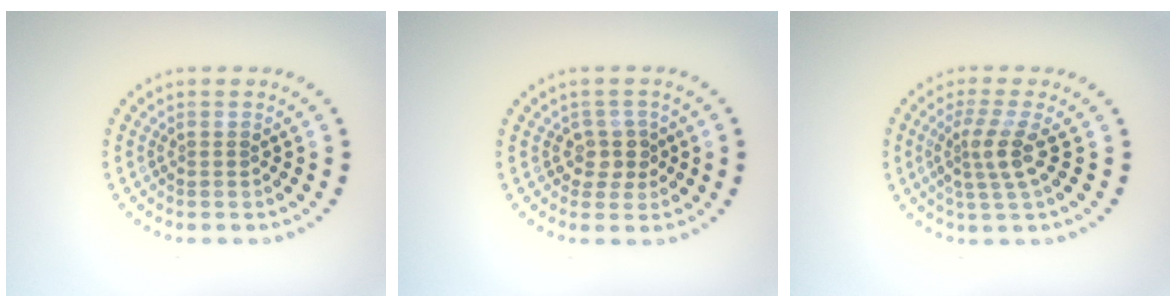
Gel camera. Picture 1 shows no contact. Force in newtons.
{"total": 2.1, "press": 1.7, "slide": 1.2}
{"total": 2.9, "press": 2.2, "slide": 1.9}